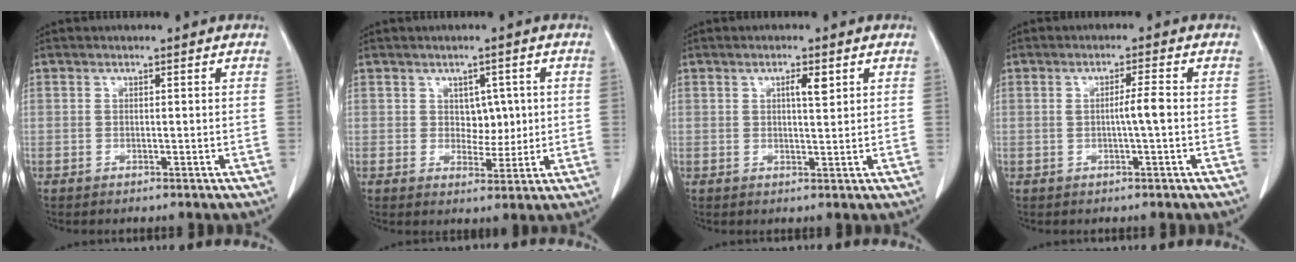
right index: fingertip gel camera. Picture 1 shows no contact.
{"total": 3.9, "force": [0.7, 2.7, 2.7], "torque": [-0.030, 0.001, 0.017]}
{"total": 2.5, "force": [1.1, 0.5, 2.2], "torque": [-0.039, -0.001, 0.017]}
{"total": 2.8, "force": [-0.2, -0.2, 2.8], "torque": [-0.045, 0.000, -0.003]}